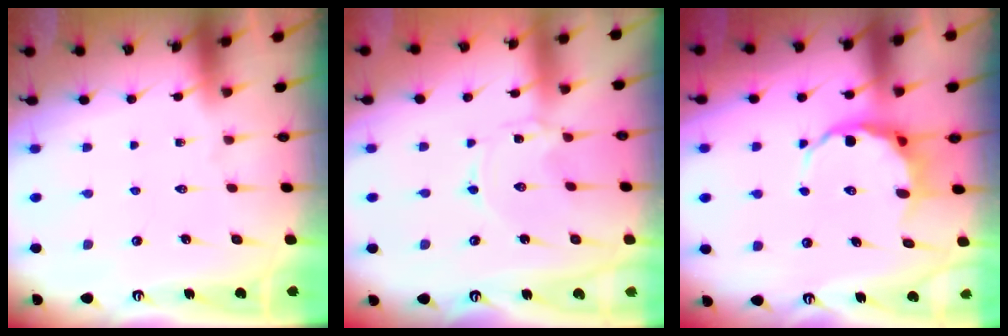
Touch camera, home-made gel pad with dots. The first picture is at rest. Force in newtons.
{"total": 0.0}
{"total": 7.1, "press": 6.8, "slide": 1.8}